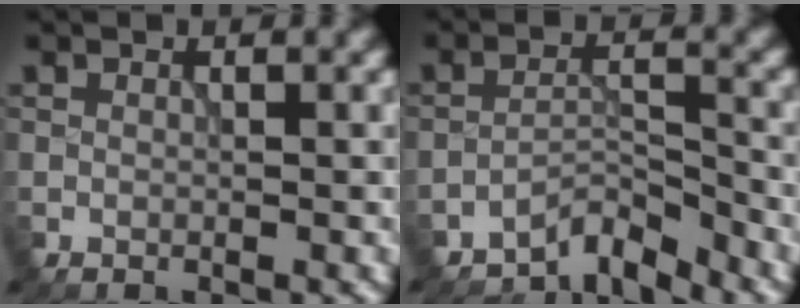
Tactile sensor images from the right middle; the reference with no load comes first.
{"total": 3.6, "force": [-3.4, 0.6, 1.1], "torque": [-0.014, 0.007, -0.069]}